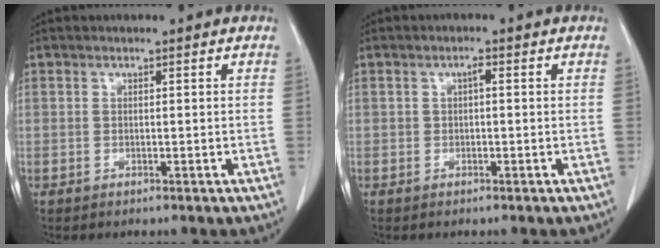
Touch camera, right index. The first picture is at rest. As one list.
[{"total": 0.8, "force": [0.1, 0.1, 0.8], "torque": [-0.014, 0.003, 0.001]}]